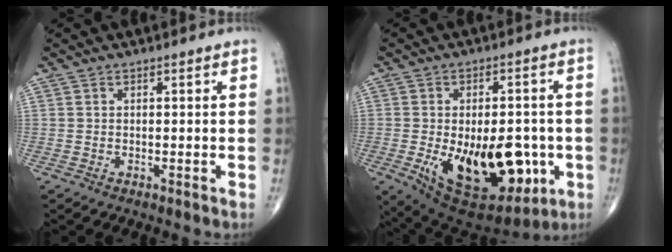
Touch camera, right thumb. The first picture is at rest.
{"total": 22.7, "force": [-4.9, 12.3, 18.5], "torque": [-0.262, -0.006, -0.041]}